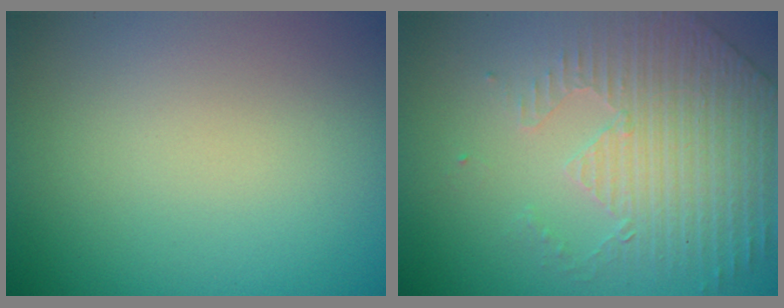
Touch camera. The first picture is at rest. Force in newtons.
{"total": 4.5, "press": 3.4, "slide": 3.0}